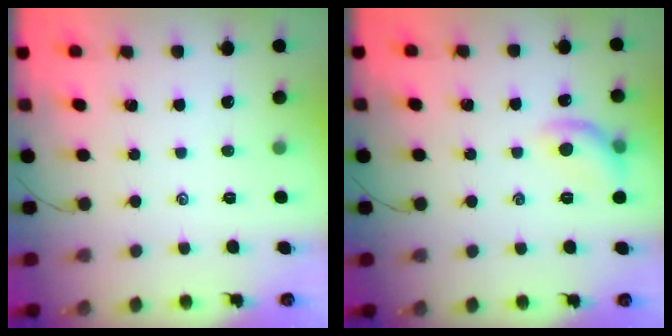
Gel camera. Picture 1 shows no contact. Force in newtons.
{"total": 9.4, "press": 9.4, "slide": 0.2}